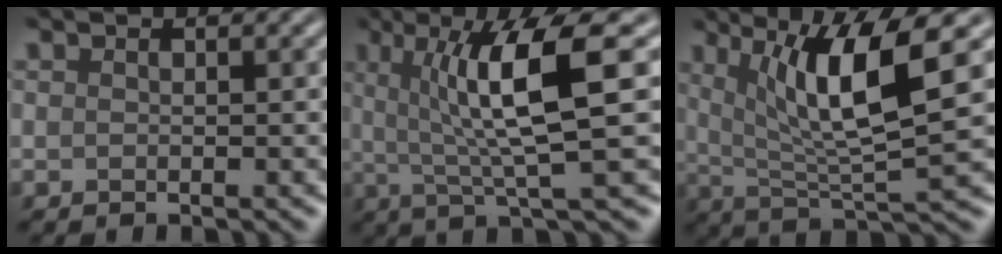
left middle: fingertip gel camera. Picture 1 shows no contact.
{"total": 8.1, "force": [1.4, 1.5, 7.9], "torque": [-0.120, -0.004, 0.023]}
{"total": 8.2, "force": [2.7, 1.7, 7.5], "torque": [-0.122, -0.013, 0.047]}